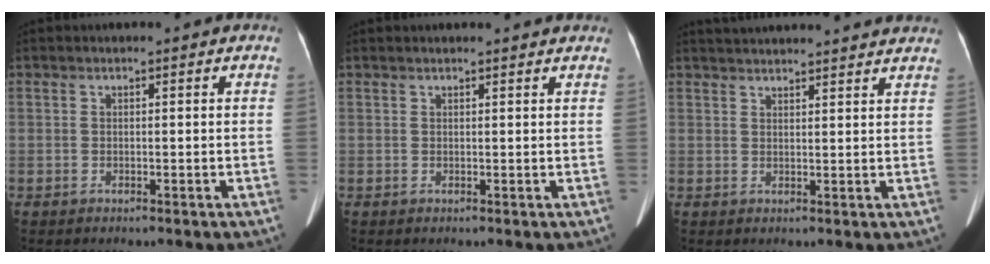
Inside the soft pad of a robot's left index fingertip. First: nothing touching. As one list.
[{"total": 4.9, "force": [4.7, 0.5, 1.4], "torque": [-0.015, 0.023, 0.046]}, {"total": 16.3, "force": [15.5, 1.4, 5.0], "torque": [-0.075, 0.031, 0.202]}]